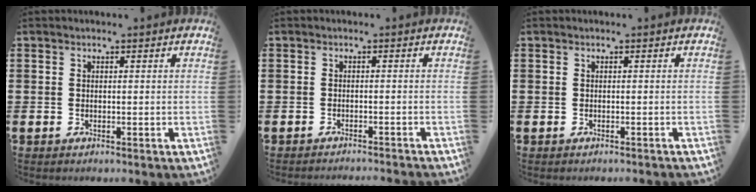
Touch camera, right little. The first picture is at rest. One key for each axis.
{"total": 1.0, "fx": -1.0, "fy": -0.3, "fz": 0.0, "tx": 0.002, "ty": 0.001, "tz": -0.020}
{"total": 0.0}